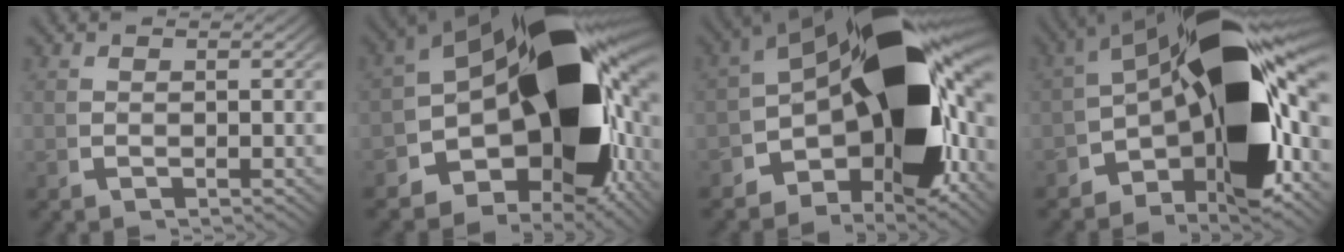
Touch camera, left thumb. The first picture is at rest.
{"total": 28.0, "force": [-0.6, 16.4, 22.7], "torque": [-0.321, -0.039, 0.002]}
{"total": 23.6, "force": [-0.9, 13.0, 19.7], "torque": [-0.264, -0.022, -0.014]}
{"total": 20.7, "force": [-1.6, 10.8, 17.6], "torque": [-0.236, -0.014, -0.026]}